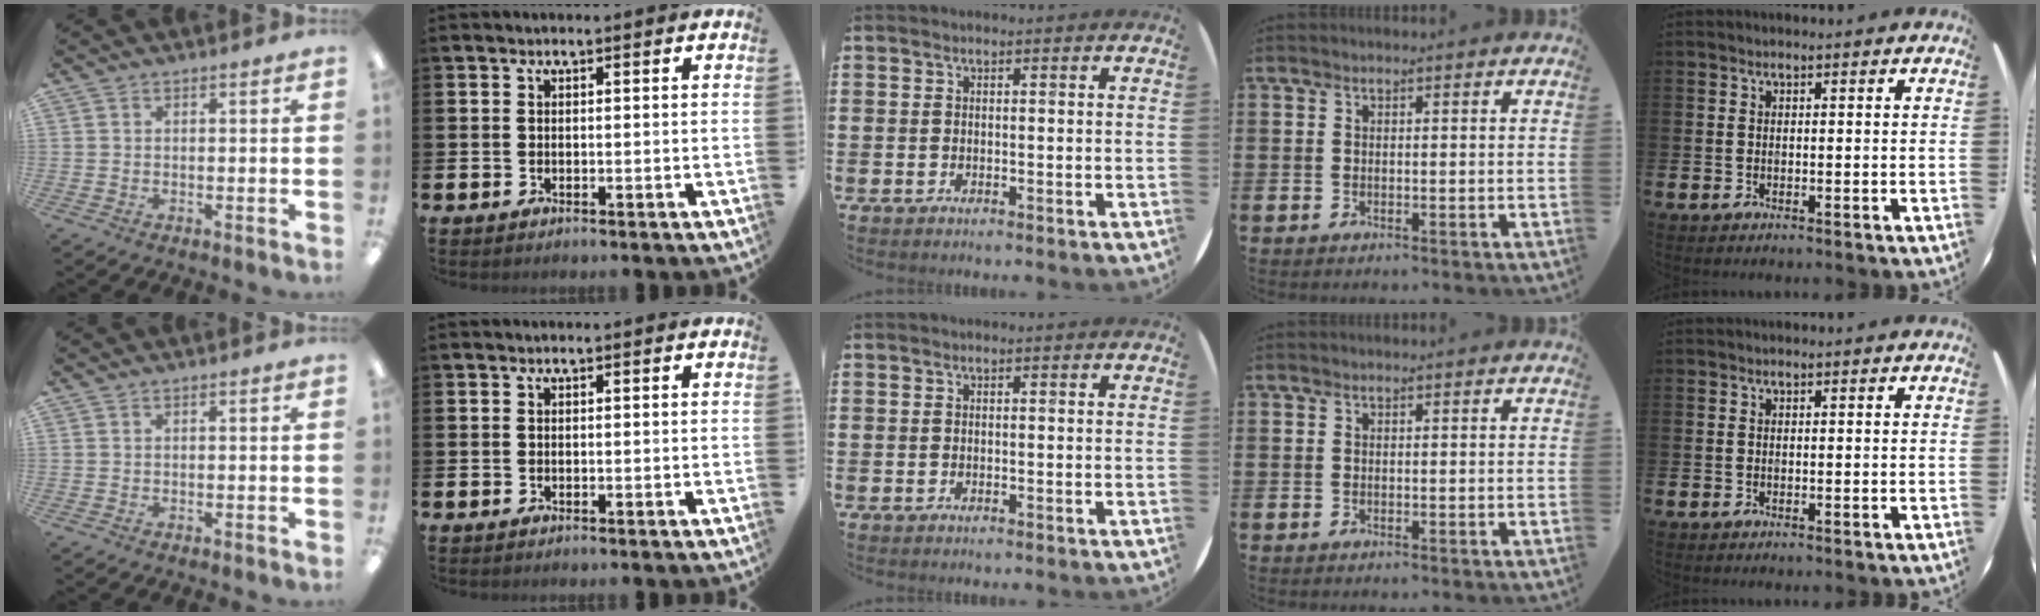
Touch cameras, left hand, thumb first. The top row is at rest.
{}